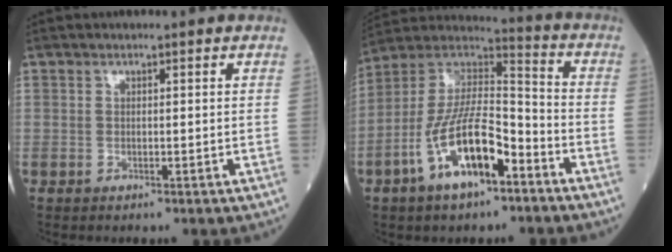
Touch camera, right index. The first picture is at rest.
{"total": 15.0, "force": [-7.1, 4.9, 12.2], "torque": [-0.243, 0.013, -0.125]}